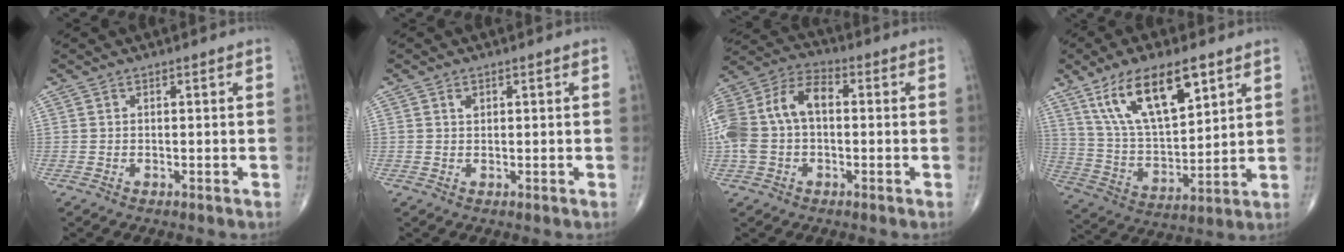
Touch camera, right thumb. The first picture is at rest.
{"total": 1.1, "force": [0.6, 0.8, 0.6], "torque": [-0.003, -0.002, 0.010]}
{"total": 15.5, "force": [0.6, 9.8, 11.9], "torque": [-0.256, 0.047, 0.003]}
{"total": 17.6, "force": [9.4, 7.0, 13.1], "torque": [-0.210, -0.033, 0.181]}